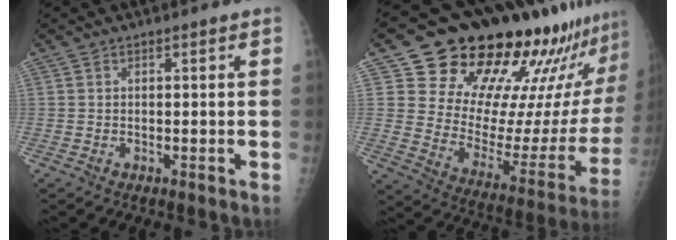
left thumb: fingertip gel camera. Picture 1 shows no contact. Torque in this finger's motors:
{"motor_torque": [0.69, 0.77, 1.41, -1.36, 0.15]}